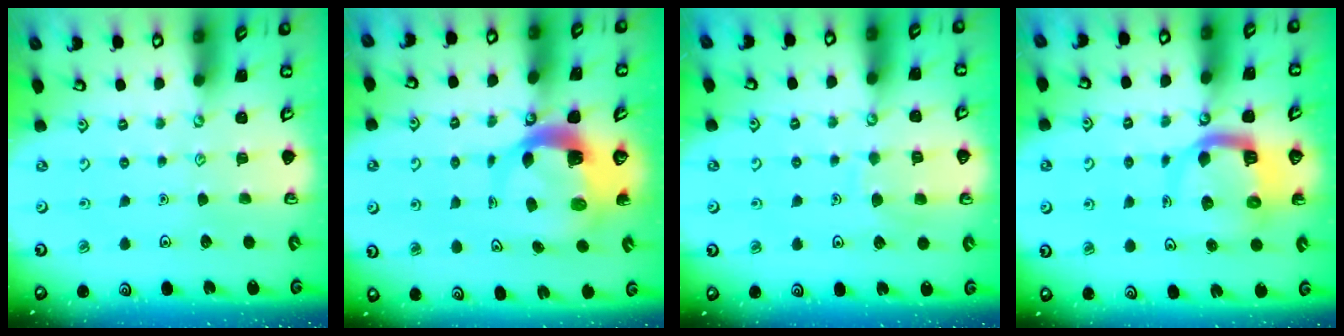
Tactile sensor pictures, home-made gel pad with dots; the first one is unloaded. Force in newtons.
{"total": 6.4, "press": 6.3, "slide": 0.9}
{"total": 6.3, "press": 6.2, "slide": 0.6}
{"total": 9.5, "press": 9.4, "slide": 1.3}